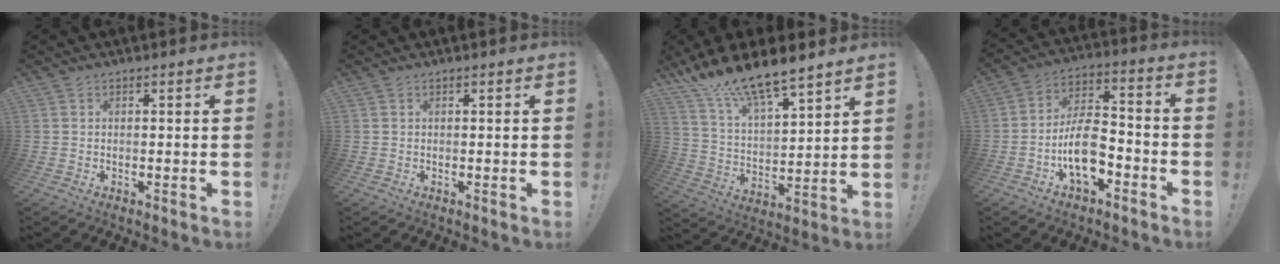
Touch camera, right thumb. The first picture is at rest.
{"total": 0.0}
{"total": 13.7, "force": [12.3, 2.4, 5.7], "torque": [-0.121, -0.097, 0.219]}
{"total": 13.3, "force": [-5.5, 7.3, 9.7], "torque": [-0.183, 0.036, -0.094]}